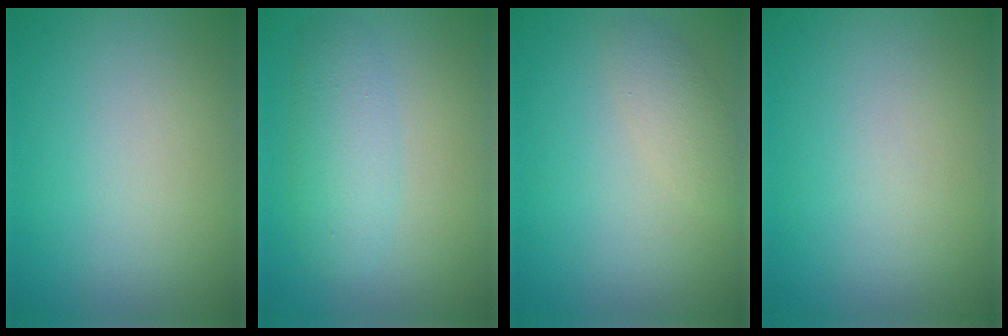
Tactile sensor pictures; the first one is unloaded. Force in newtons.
{"total": 3.2, "press": 3.2, "slide": 0.1}
{"total": 1.9, "press": 1.9, "slide": 0.1}
{"total": 0.0}